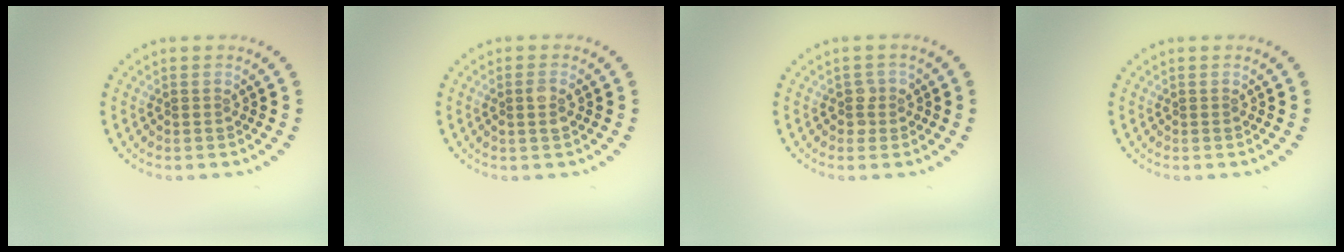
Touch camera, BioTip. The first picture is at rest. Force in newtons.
{"total": 1.4, "press": 1.3, "slide": 0.4}
{"total": 1.4, "press": 1.3, "slide": 0.6}
{"total": 0.0}